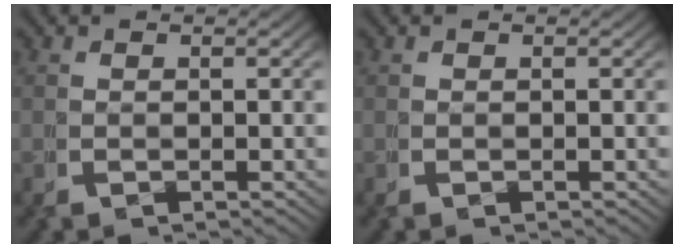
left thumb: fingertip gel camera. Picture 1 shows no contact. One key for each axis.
{"total": 0.0}